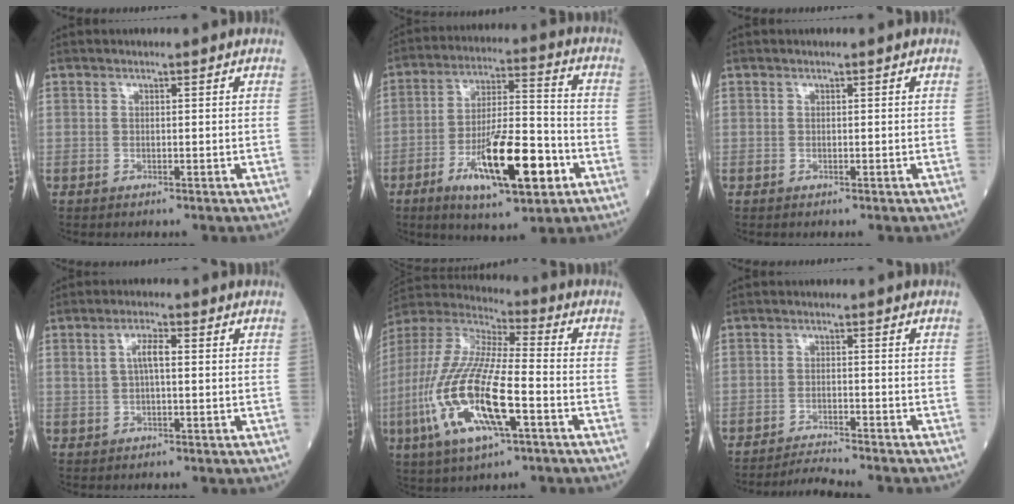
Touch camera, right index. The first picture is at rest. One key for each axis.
{"total": 16.1, "fx": -6.5, "fy": 3.6, "fz": 14.3, "tx": -0.247, "ty": -0.008, "tz": -0.103}
{"total": 0.0}
{"total": 3.6, "fx": 0.7, "fy": 1.1, "fz": 3.4, "tx": -0.067, "ty": 0.012, "tz": 0.015}
{"total": 19.6, "fx": -6.2, "fy": 4.5, "fz": 18.1, "tx": -0.403, "ty": -0.025, "tz": -0.114}
{"total": 5.3, "fx": -5.1, "fy": -0.9, "fz": 1.2, "tx": -0.021, "ty": -0.013, "tz": -0.081}